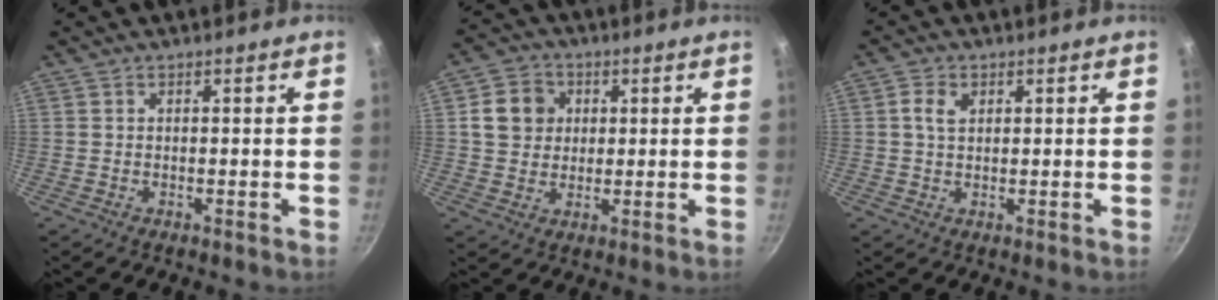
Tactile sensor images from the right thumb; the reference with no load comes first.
{"total": 7.7, "force": [1.7, 6.8, 3.2], "torque": [-0.027, 0.008, 0.023]}
{"total": 3.3, "force": [1.0, 2.2, 2.2], "torque": [-0.036, 0.003, 0.016]}